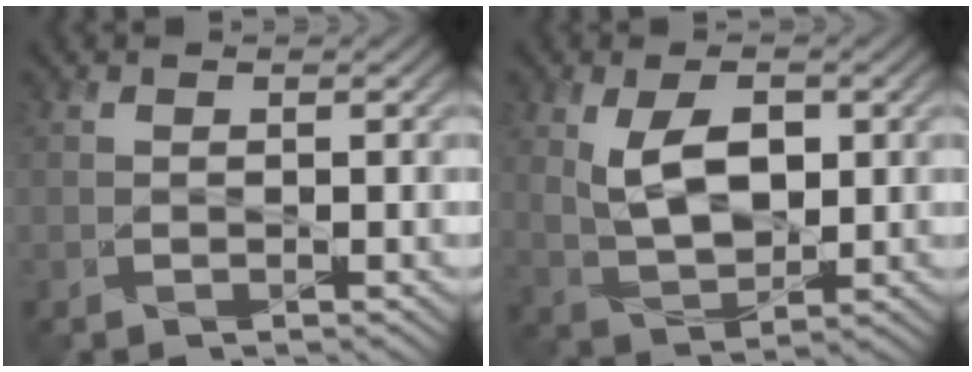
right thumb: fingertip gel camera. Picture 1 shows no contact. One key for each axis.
{"total": 7.0, "fx": 1.5, "fy": 3.9, "fz": 5.6, "tx": -0.119, "ty": -0.001, "tz": 0.033}